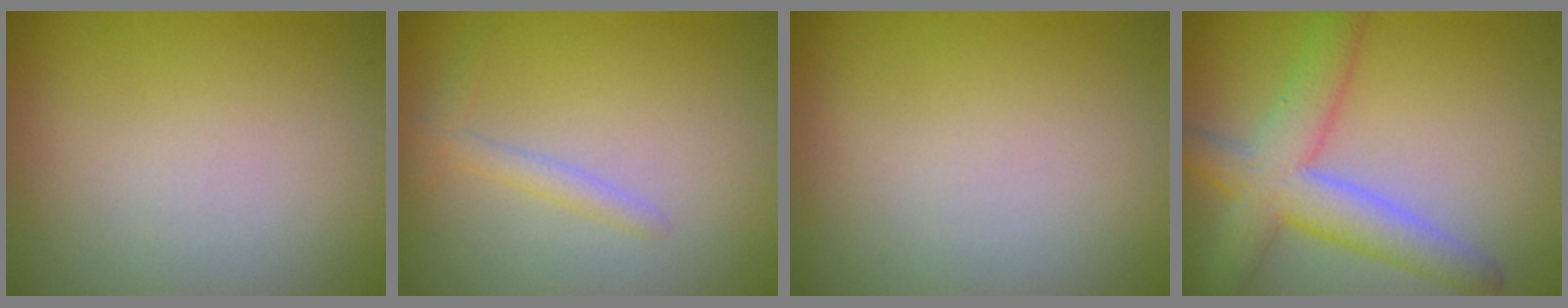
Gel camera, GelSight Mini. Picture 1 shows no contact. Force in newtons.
{"total": 1.3, "press": 1.3, "slide": 0.1}
{"total": 0.0}
{"total": 5.7, "press": 5.7, "slide": 0.4}